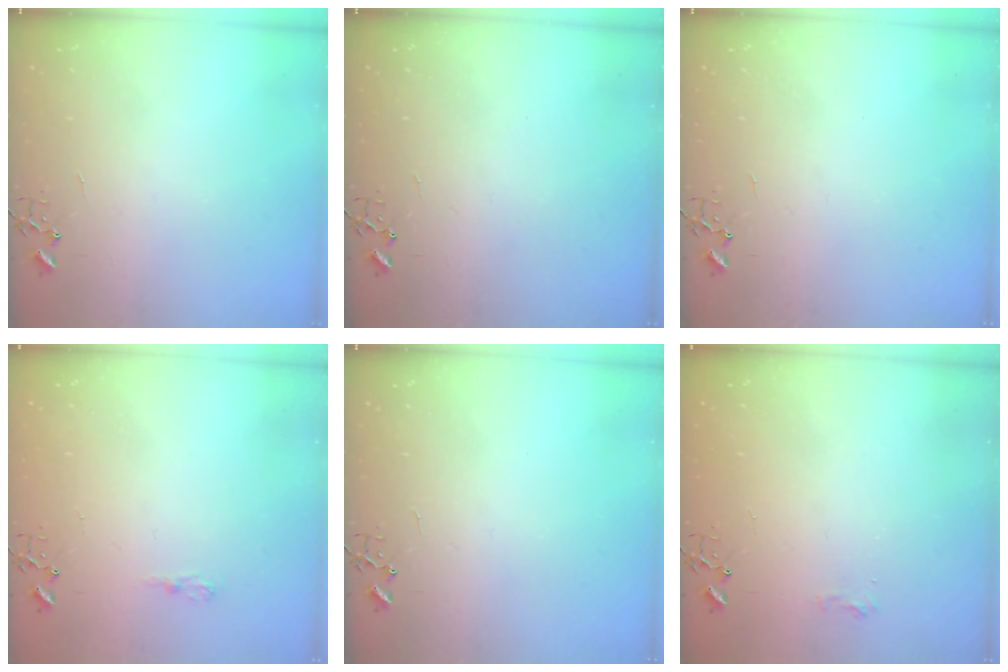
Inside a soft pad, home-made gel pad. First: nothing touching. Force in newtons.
{"total": 0.0}
{"total": 0.0}
{"total": 6.5, "press": 6.5, "slide": 0.6}
{"total": 0.0}
{"total": 6.0, "press": 6.0, "slide": 0.6}